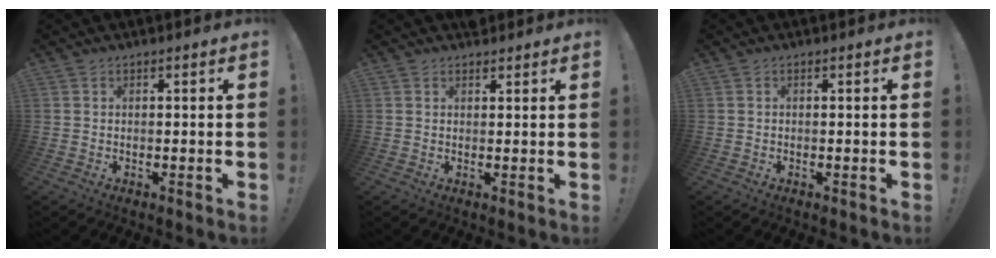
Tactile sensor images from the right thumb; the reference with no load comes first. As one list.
[{"total": 1.9, "force": [1.5, 1.1, 0.4], "torque": [0.006, -0.007, 0.027]}, {"total": 0.0}]